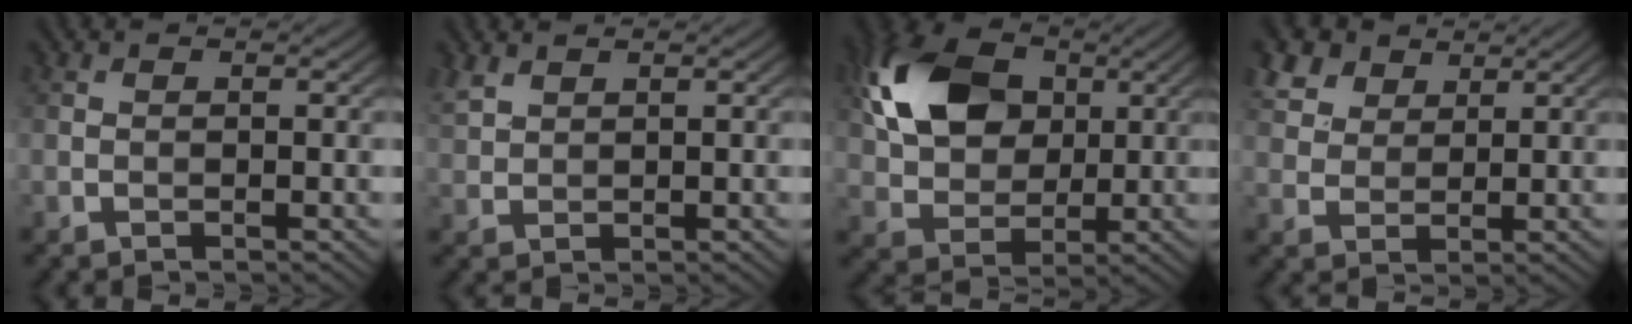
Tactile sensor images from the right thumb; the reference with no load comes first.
{"total": 2.3, "force": [1.8, 1.0, 1.1], "torque": [-0.032, 0.005, 0.045]}
{"total": 12.0, "force": [3.5, 8.5, 7.7], "torque": [-0.181, 0.018, 0.059]}
{"total": 6.2, "force": [4.1, 3.8, 2.6], "torque": [-0.085, 0.005, 0.088]}